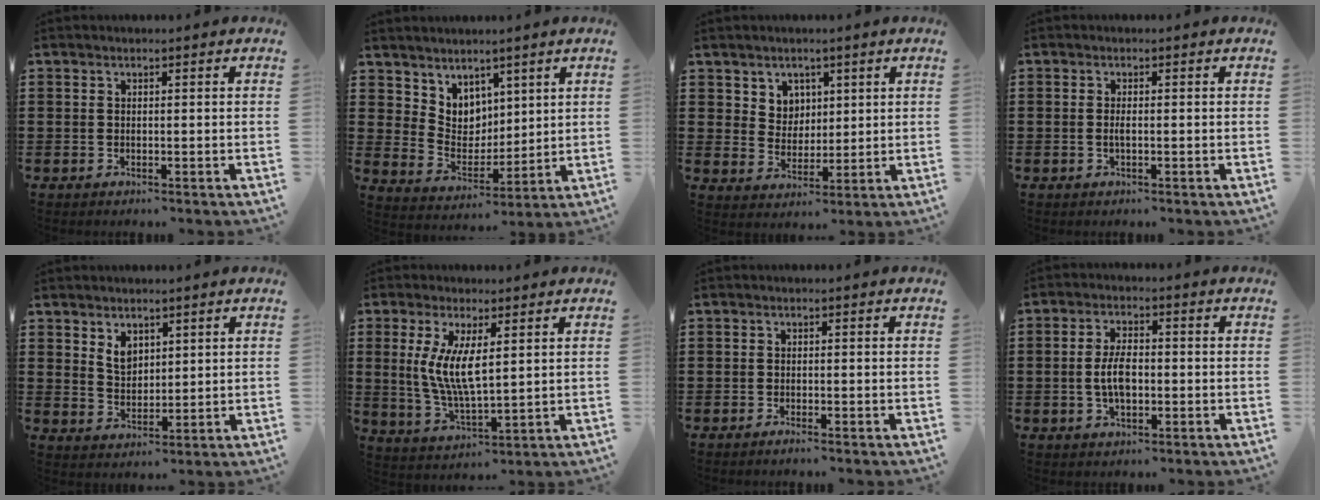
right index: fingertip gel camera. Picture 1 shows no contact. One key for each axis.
{"total": 5.6, "fx": 4.1, "fy": 3.8, "fz": -0.2, "tx": -0.027, "ty": -0.018, "tz": 0.080}
{"total": 4.6, "fx": 2.5, "fy": 3.8, "fz": 0.7, "tx": -0.025, "ty": 0.005, "tz": 0.045}
{"total": 1.1, "fx": -0.3, "fy": 0.2, "fz": 1.0, "tx": -0.021, "ty": -0.003, "tz": -0.005}
{"total": 3.5, "fx": 2.1, "fy": 2.3, "fz": 1.7, "tx": -0.034, "ty": 0.004, "tz": 0.037}
{"total": 7.7, "fx": 1.3, "fy": 2.6, "fz": 7.1, "tx": -0.148, "ty": 0.000, "tz": 0.022}
{"total": 0.8, "fx": -0.7, "fy": -0.1, "fz": 0.3, "tx": -0.008, "ty": -0.003, "tz": -0.014}
{"total": 5.4, "fx": -0.6, "fy": 2.5, "fz": 4.8, "tx": -0.102, "ty": 0.001, "tz": -0.015}